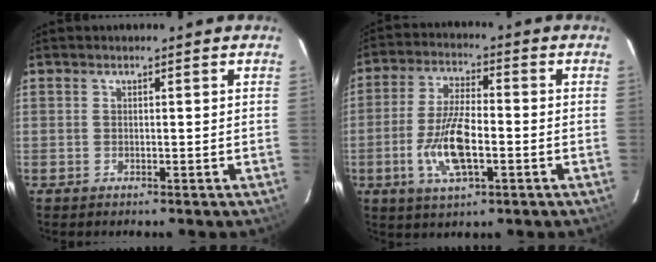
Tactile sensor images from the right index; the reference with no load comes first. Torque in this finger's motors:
{"motor_torque": [1.35, -0.10, 0.47, 0.10]}